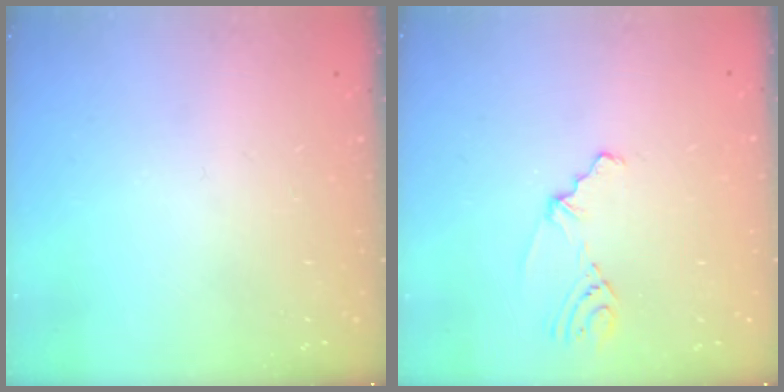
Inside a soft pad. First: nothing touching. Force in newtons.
{"total": 2.7, "press": 2.3, "slide": 1.6}